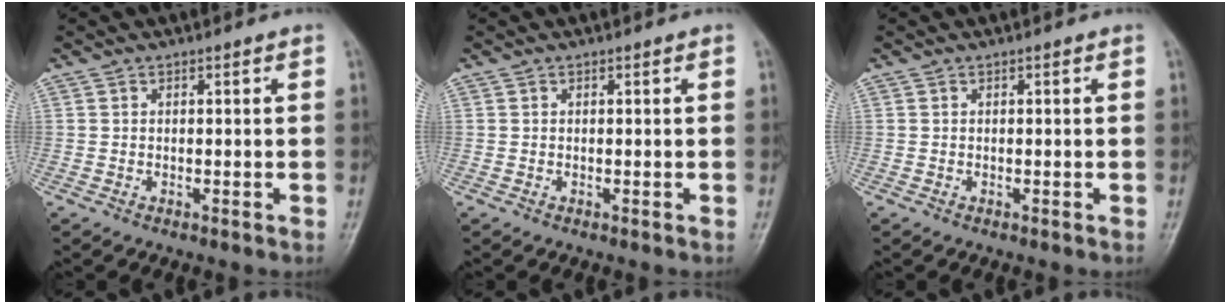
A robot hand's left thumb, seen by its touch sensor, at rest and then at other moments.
{"total": 0.0}
{"total": 0.0}